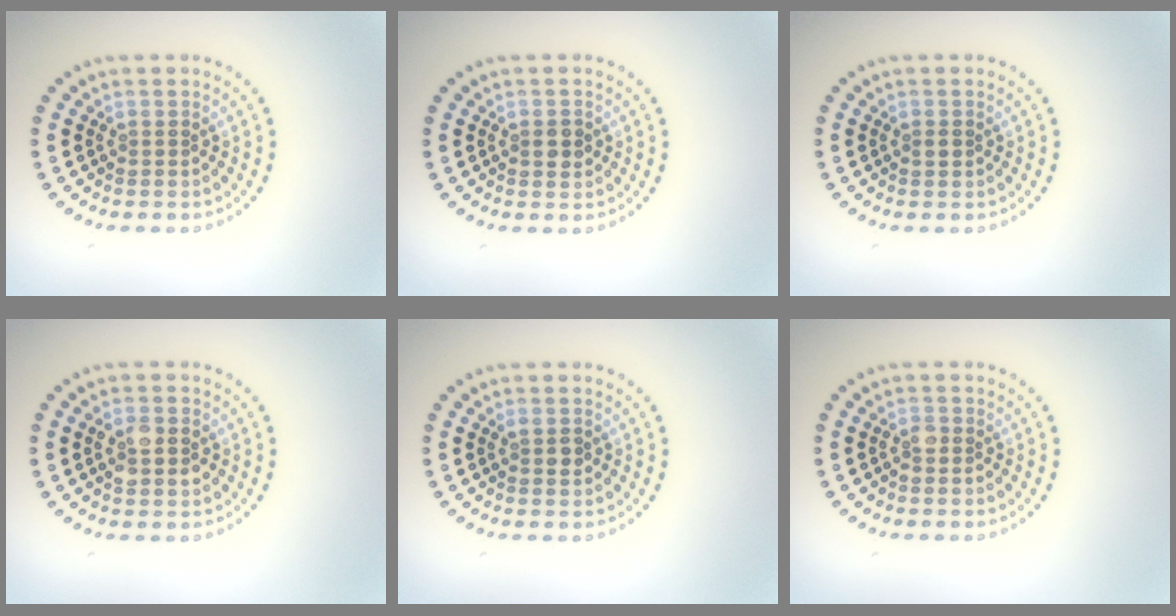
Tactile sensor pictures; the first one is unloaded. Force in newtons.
{"total": 1.4, "press": 1.4, "slide": 0.2}
{"total": 0.7, "press": 0.7, "slide": 0.1}
{"total": 2.7, "press": 2.7, "slide": 0.2}
{"total": 1.1, "press": 1.0, "slide": 0.3}
{"total": 0.8, "press": 0.7, "slide": 0.4}